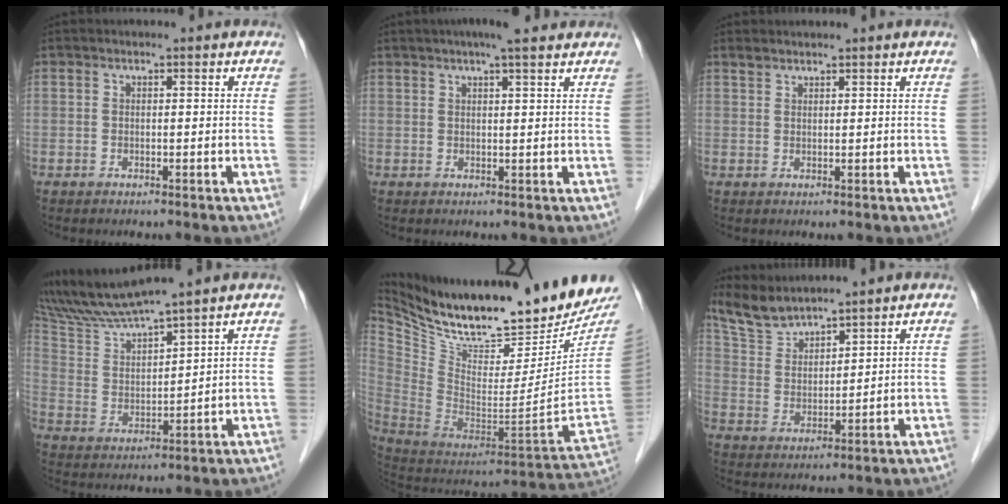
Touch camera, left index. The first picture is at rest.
{"total": 6.7, "force": [5.3, 0.7, 4.0], "torque": [-0.057, 0.027, 0.073]}
{"total": 1.2, "force": [1.2, 0.1, 0.1], "torque": [-0.007, 0.006, 0.029]}
{"total": 9.3, "force": [8.5, -1.0, 3.7], "torque": [-0.087, 0.008, 0.173]}
{"total": 26.7, "force": [22.6, 6.8, 12.4], "torque": [-0.215, -0.045, 0.344]}
{"total": 6.4, "force": [6.3, 0.3, 1.0], "torque": [-0.040, 0.011, 0.138]}